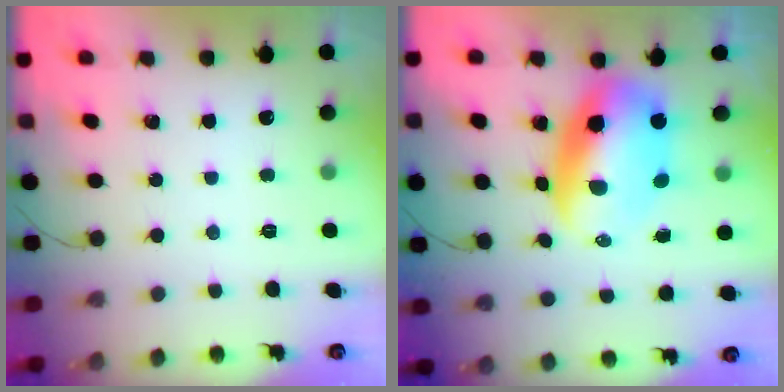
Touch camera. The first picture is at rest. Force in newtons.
{"total": 11.9, "press": 11.4, "slide": 3.3}